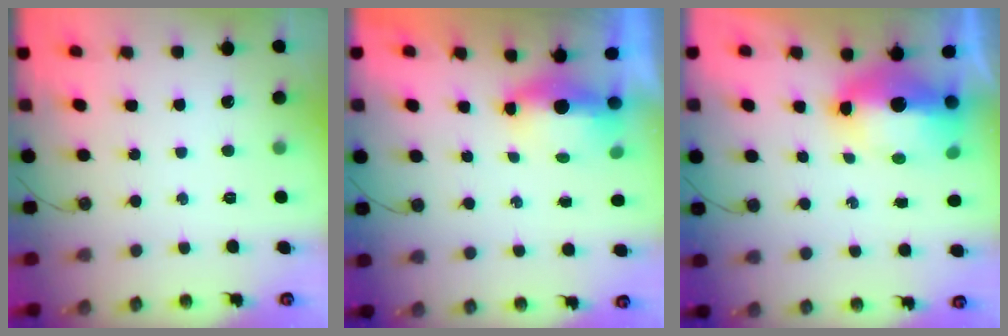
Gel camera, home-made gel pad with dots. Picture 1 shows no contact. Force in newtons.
{"total": 13.9, "press": 7.1, "slide": 12.0}
{"total": 12.7, "press": 12.6, "slide": 1.6}